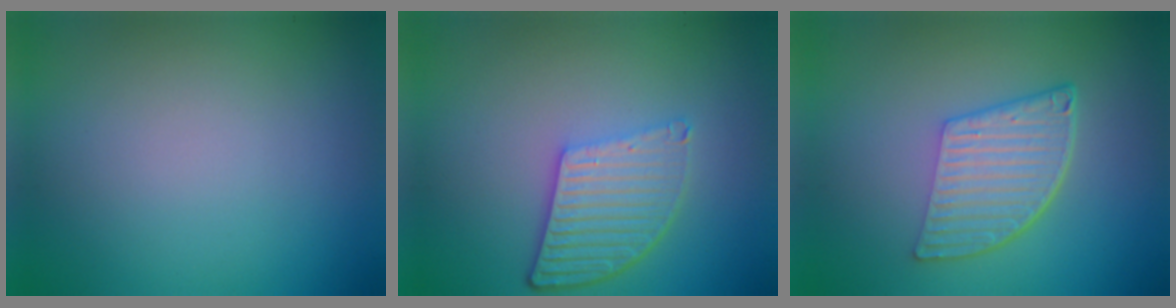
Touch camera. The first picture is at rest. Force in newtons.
{"total": 5.4, "press": 3.9, "slide": 3.8}
{"total": 6.1, "press": 4.1, "slide": 4.5}